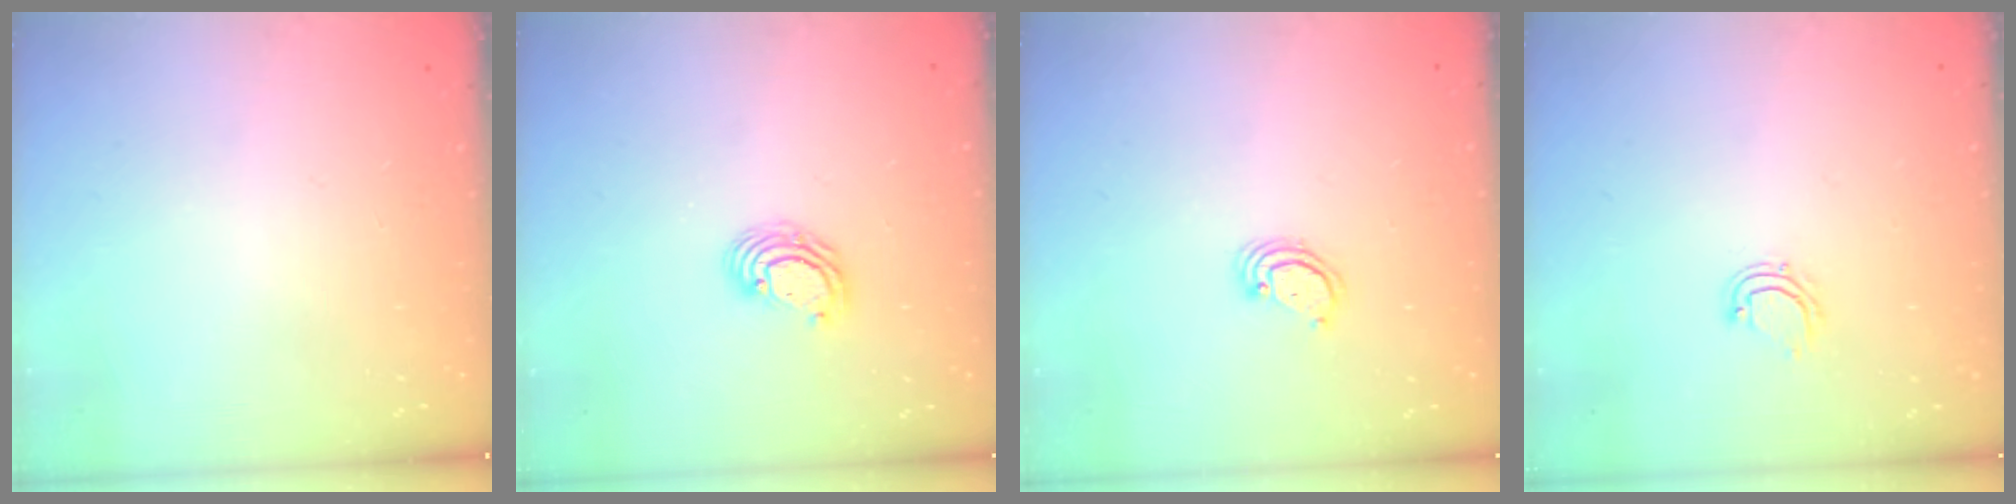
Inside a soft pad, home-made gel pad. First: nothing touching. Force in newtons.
{"total": 4.9, "press": 4.8, "slide": 0.2}
{"total": 2.6, "press": 2.6, "slide": 0.2}
{"total": 4.8, "press": 4.7, "slide": 0.7}